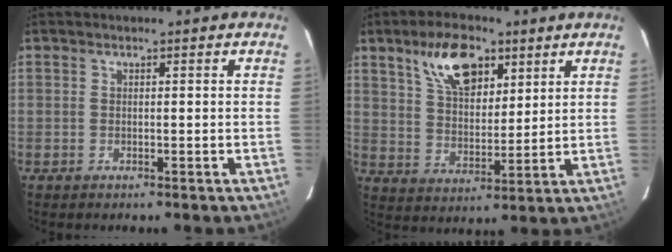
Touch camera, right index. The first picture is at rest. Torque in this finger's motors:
{"motor_torque": [1.33, 0.80, 0.34, 0.09]}